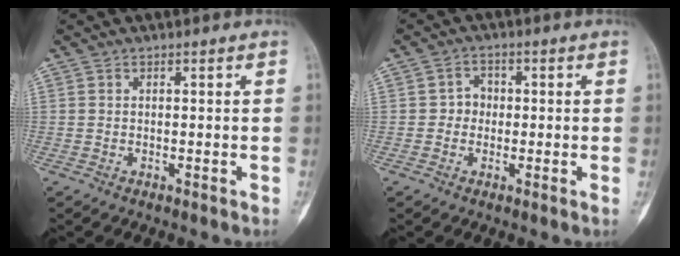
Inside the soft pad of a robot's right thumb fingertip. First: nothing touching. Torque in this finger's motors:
{"motor_torque": [-0.03, 0.02, 0.03, 0.01, 0.00]}